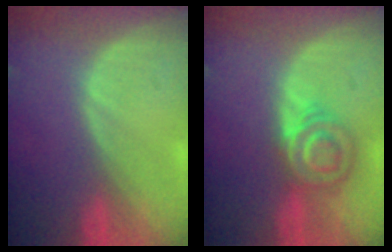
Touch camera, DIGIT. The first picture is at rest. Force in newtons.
{"total": 6.0, "press": 6.0, "slide": 0.9}